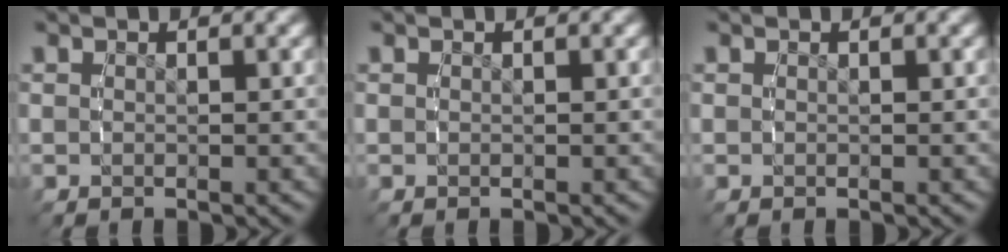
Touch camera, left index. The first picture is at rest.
{"total": 0.0}
{"total": 0.0}